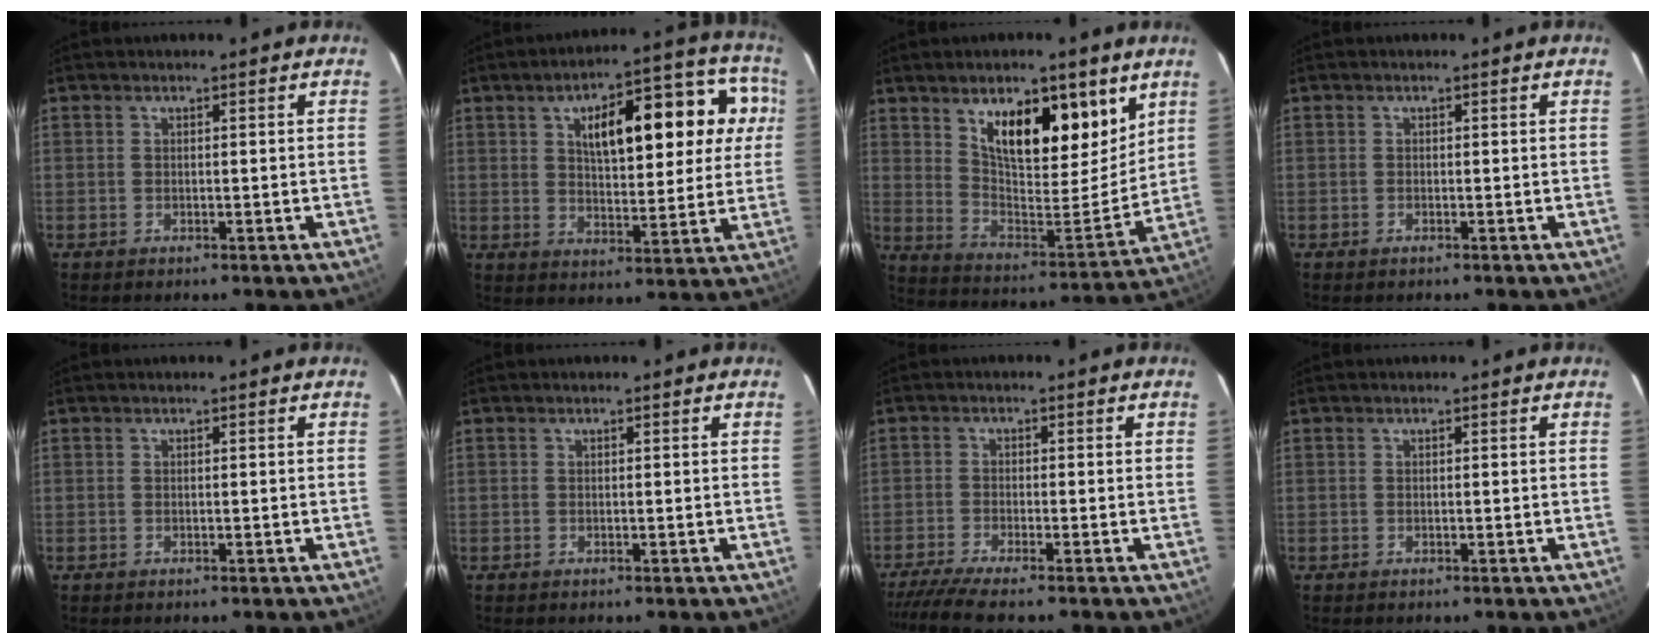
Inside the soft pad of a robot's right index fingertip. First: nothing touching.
{"total": 17.4, "force": [5.1, 6.5, 15.3], "torque": [-0.195, 0.047, 0.071]}
{"total": 16.8, "force": [9.0, 5.9, 12.9], "torque": [-0.190, -0.006, 0.158]}
{"total": 0.0}
{"total": 0.0}
{"total": 0.0}
{"total": 6.6, "force": [-5.6, -0.4, 3.6], "torque": [-0.058, -0.015, -0.095]}
{"total": 0.0}